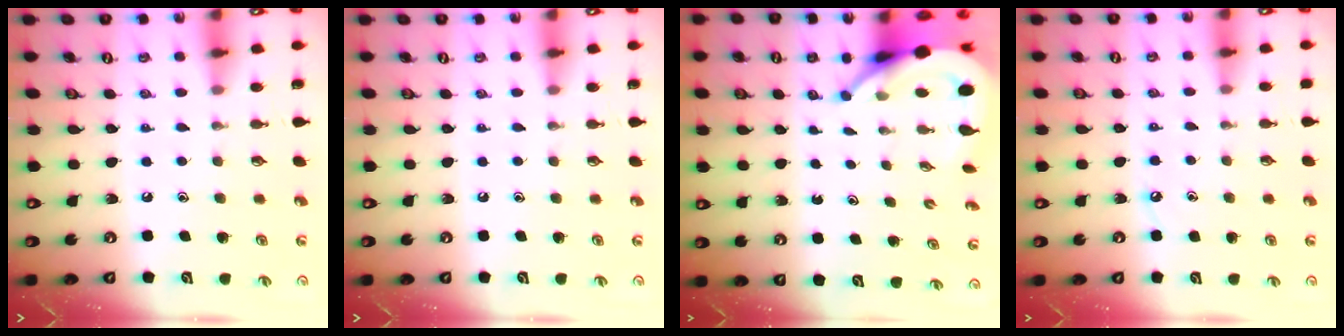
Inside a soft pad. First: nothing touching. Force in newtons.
{"total": 0.0}
{"total": 8.2, "press": 8.1, "slide": 1.0}
{"total": 3.9, "press": 3.9, "slide": 0.6}